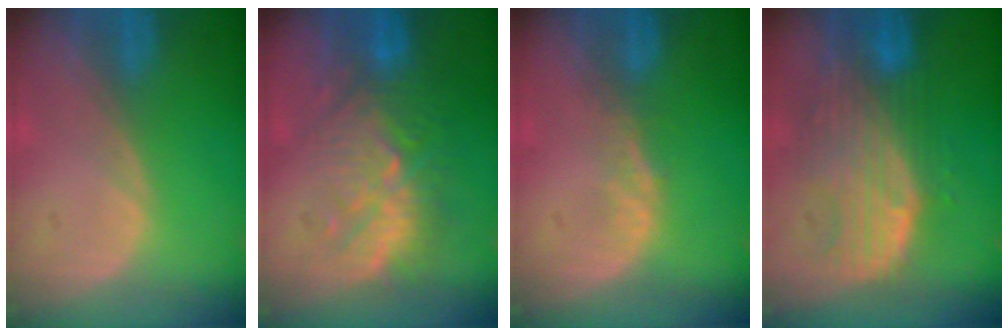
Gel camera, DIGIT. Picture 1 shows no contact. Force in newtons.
{"total": 9.1, "press": 9.0, "slide": 1.6}
{"total": 1.4, "press": 1.4, "slide": 0.1}
{"total": 9.9, "press": 8.7, "slide": 4.8}